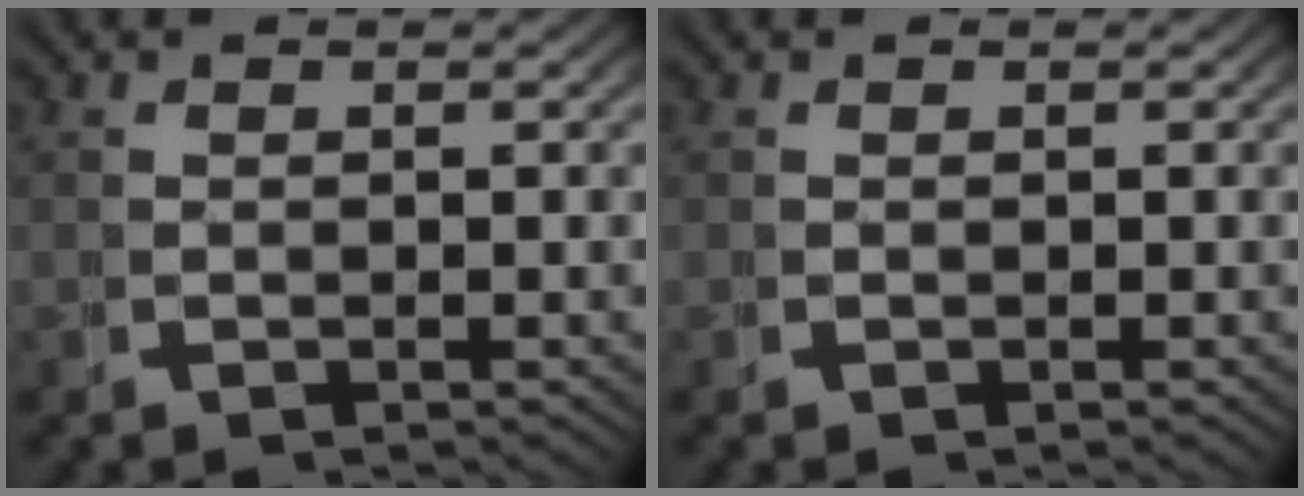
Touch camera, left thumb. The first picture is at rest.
{"total": 0.0}